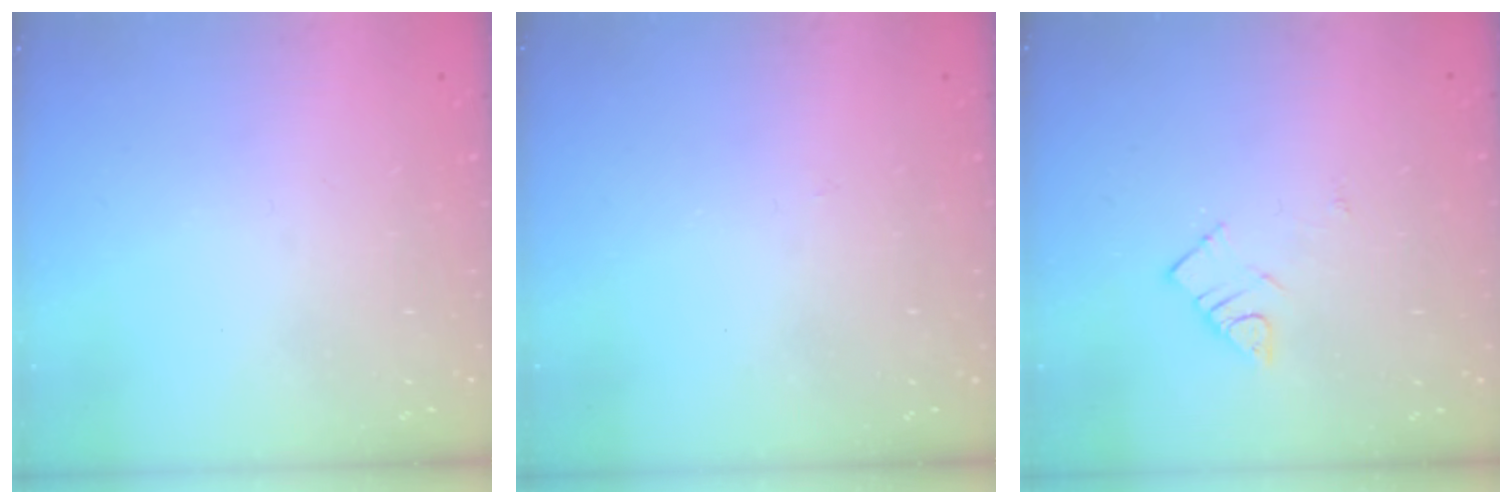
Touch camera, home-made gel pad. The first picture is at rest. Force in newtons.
{"total": 2.8, "press": 2.8, "slide": 0.4}
{"total": 4.3, "press": 4.3, "slide": 0.5}